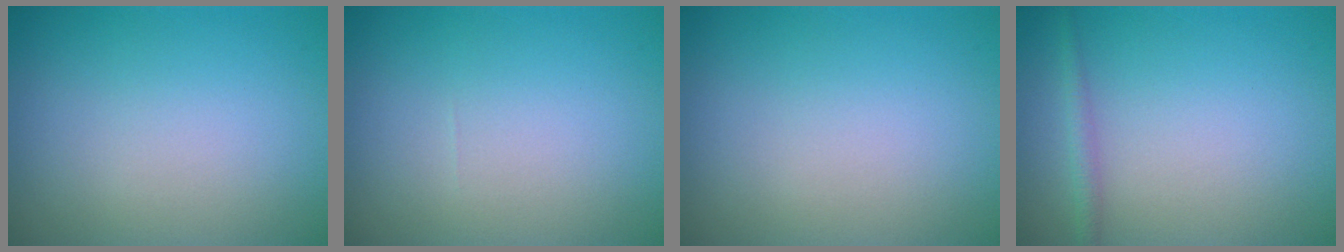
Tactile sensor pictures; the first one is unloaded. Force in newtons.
{"total": 0.0}
{"total": 0.0}
{"total": 1.2, "press": 1.2, "slide": 0.1}